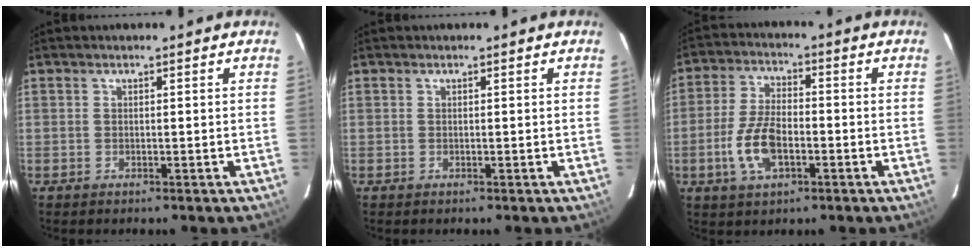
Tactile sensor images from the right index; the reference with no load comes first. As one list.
[{"total": 0.0}, {"total": 9.5, "force": [-3.1, 4.6, 7.7], "torque": [-0.163, 0.002, -0.056]}]